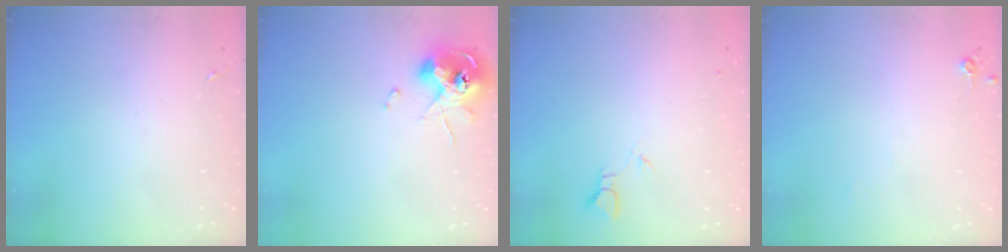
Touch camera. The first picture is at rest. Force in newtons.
{"total": 10.2, "press": 10.1, "slide": 1.4}
{"total": 1.9, "press": 1.9, "slide": 0.1}
{"total": 4.7, "press": 4.7, "slide": 0.7}